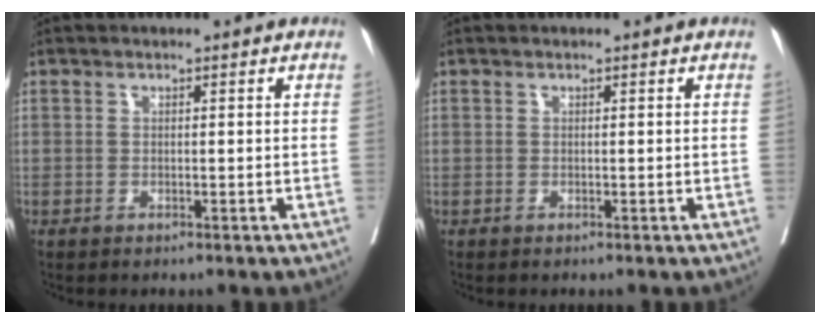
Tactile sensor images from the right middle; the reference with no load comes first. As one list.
[{"total": 0.0}]